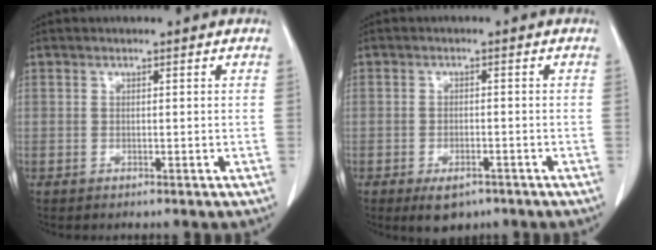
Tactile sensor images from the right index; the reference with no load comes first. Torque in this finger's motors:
{"motor_torque": [0.40, -0.35, 0.19, 0.05]}